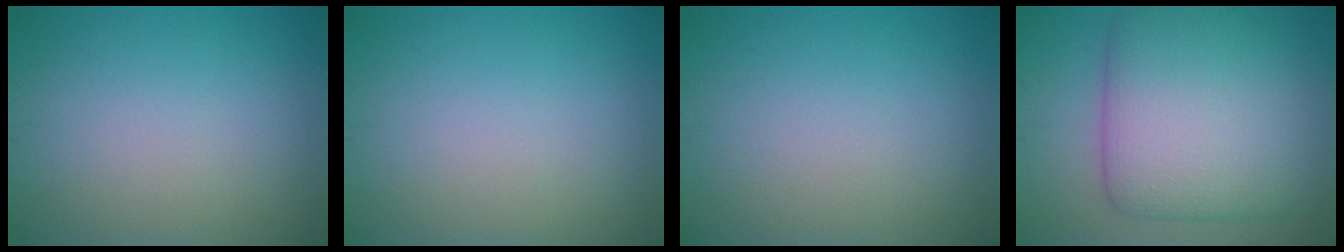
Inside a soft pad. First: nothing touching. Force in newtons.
{"total": 0.0}
{"total": 0.0}
{"total": 11.8, "press": 11.8, "slide": 0.3}